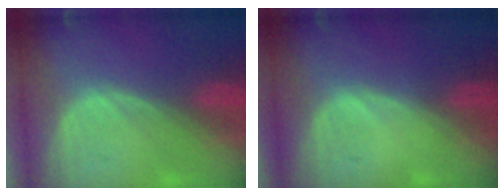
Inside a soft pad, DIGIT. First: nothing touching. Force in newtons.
{"total": 0.0}